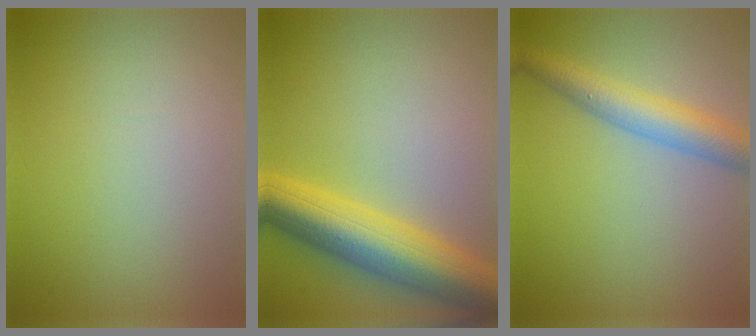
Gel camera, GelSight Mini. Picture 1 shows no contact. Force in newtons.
{"total": 9.0, "press": 9.0, "slide": 0.2}
{"total": 4.7, "press": 4.7, "slide": 0.2}